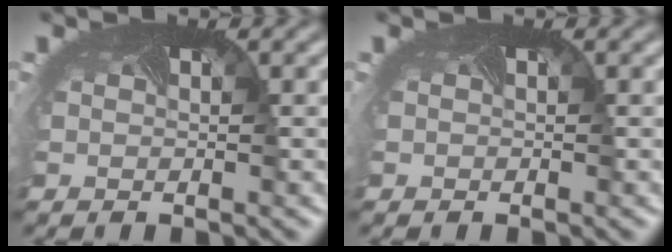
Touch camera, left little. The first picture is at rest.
{"total": 0.0}